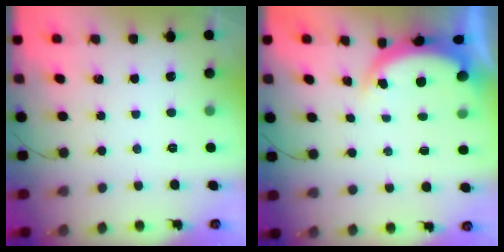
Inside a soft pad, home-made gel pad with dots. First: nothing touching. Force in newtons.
{"total": 4.6, "press": 4.5, "slide": 0.2}